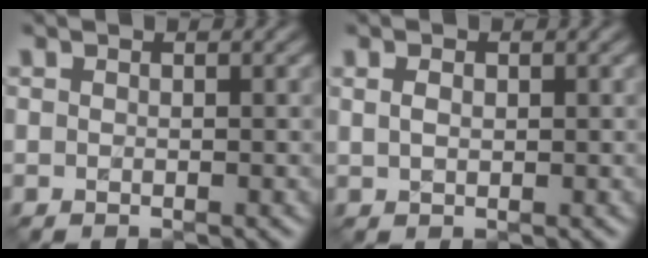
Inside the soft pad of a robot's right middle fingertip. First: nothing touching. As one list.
[{"total": 1.1, "force": [0.3, 0.7, 0.8], "torque": [-0.017, 0.000, 0.008]}]